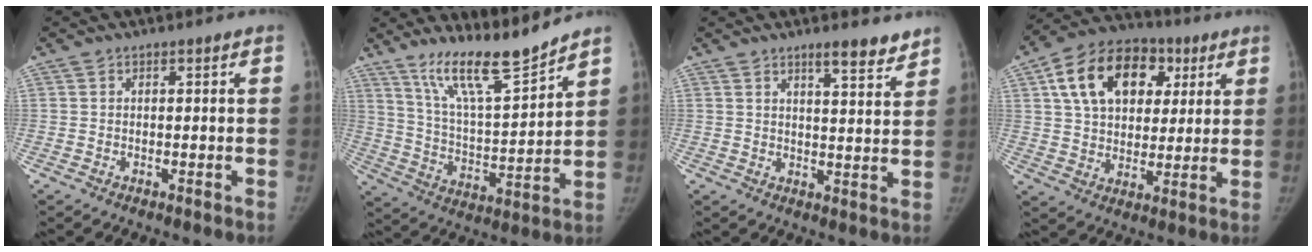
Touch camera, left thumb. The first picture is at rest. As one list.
[{"total": 13.2, "force": [11.1, 1.2, 7.1], "torque": [-0.112, -0.077, 0.207]}, {"total": 6.2, "force": [4.9, 1.2, 3.6], "torque": [-0.038, -0.036, 0.069]}, {"total": 19.2, "force": [6.9, 13.3, 12.1], "torque": [-0.178, 0.007, 0.108]}]